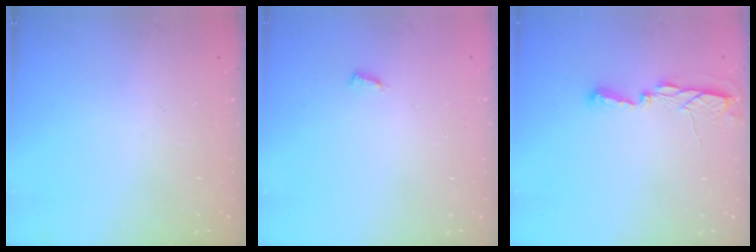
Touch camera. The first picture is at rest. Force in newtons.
{"total": 3.4, "press": 3.4, "slide": 0.3}
{"total": 5.5, "press": 5.5, "slide": 0.6}